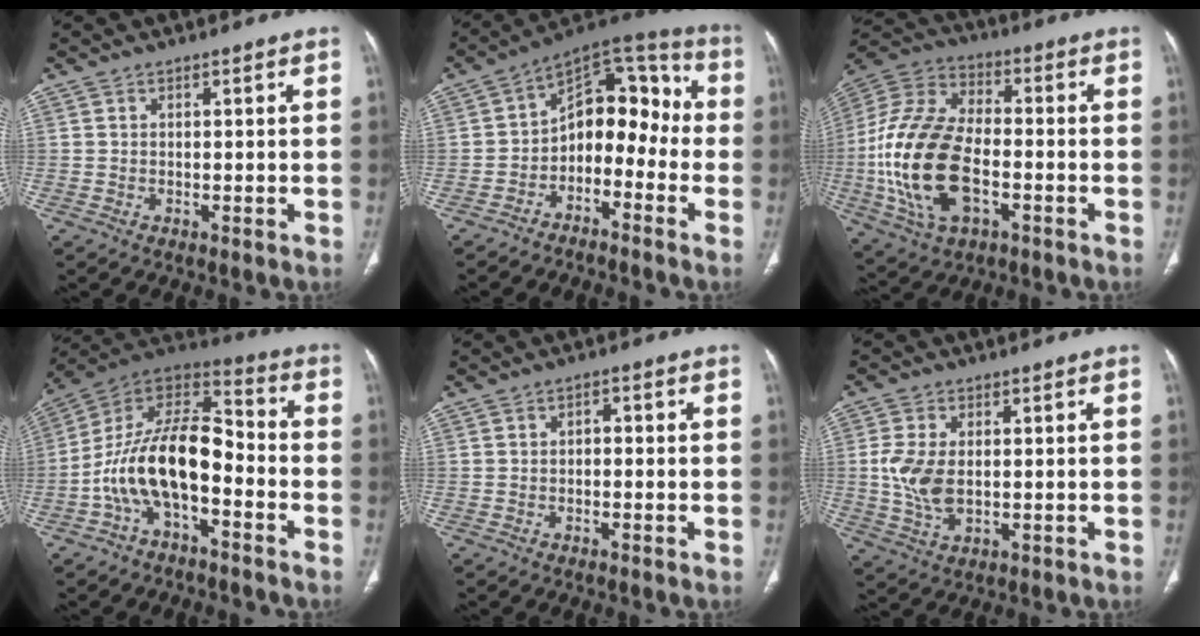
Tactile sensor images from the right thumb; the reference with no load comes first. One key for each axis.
{"total": 13.7, "fx": -3.8, "fy": 9.1, "fz": 9.6, "tx": -0.094, "ty": 0.087, "tz": -0.073}
{"total": 21.8, "fx": -4.5, "fy": 12.2, "fz": 17.4, "tx": -0.364, "ty": 0.016, "tz": -0.080}
{"total": 16.8, "fx": -4.9, "fy": 8.4, "fz": 13.7, "tx": -0.239, "ty": 0.074, "tz": -0.092}
{"total": 1.5, "fx": -0.2, "fy": 1.0, "fz": 1.1, "tx": -0.012, "ty": 0.009, "tz": -0.008}
{"total": 7.6, "fx": 0.2, "fy": 4.4, "fz": 6.2, "tx": -0.138, "ty": -0.004, "tz": 0.009}